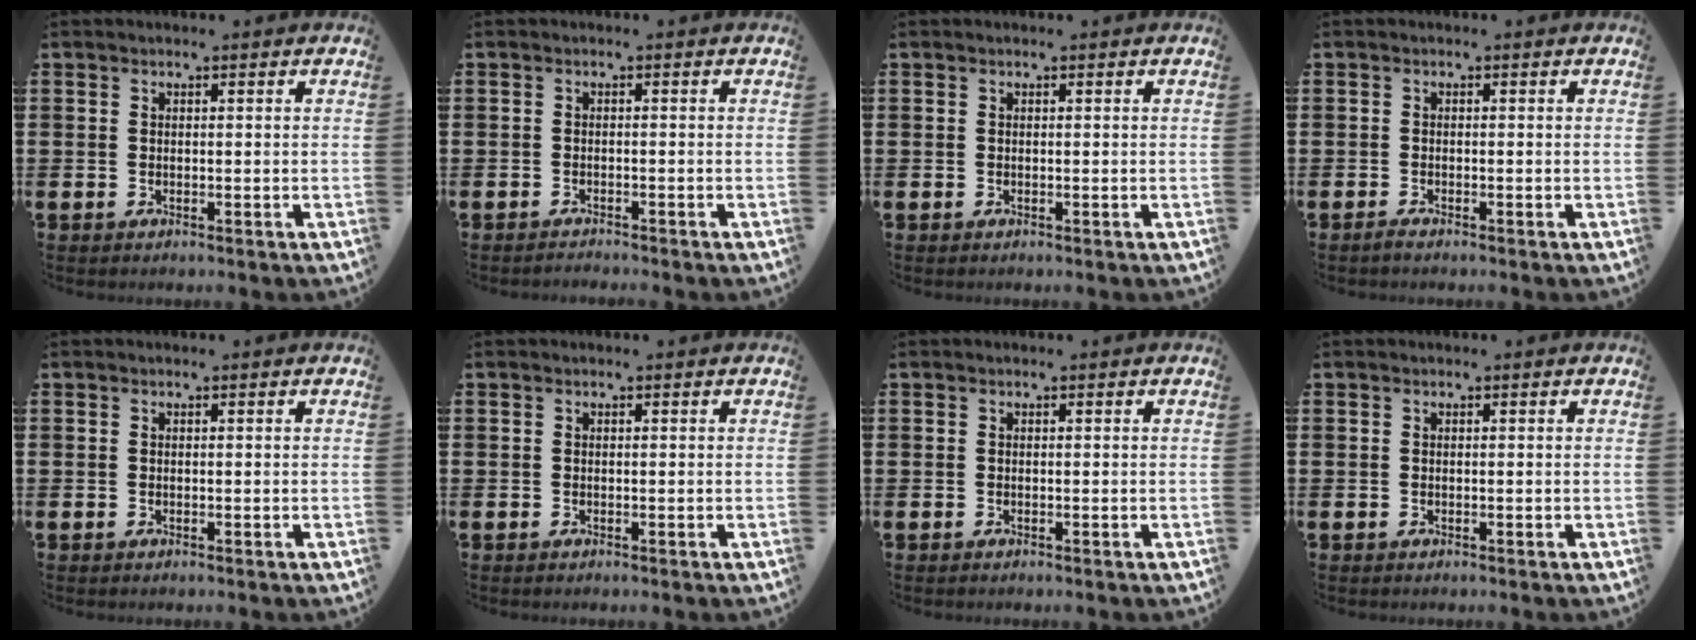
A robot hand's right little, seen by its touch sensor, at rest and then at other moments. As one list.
[{"total": 0.9, "force": [-0.9, -0.1, 0.0], "torque": [-0.001, 0.000, -0.018]}, {"total": 0.0}, {"total": 0.7, "force": [-0.5, 0.1, 0.5], "torque": [-0.009, -0.003, -0.010]}, {"total": 0.0}, {"total": 0.0}, {"total": 0.0}, {"total": 0.0}]